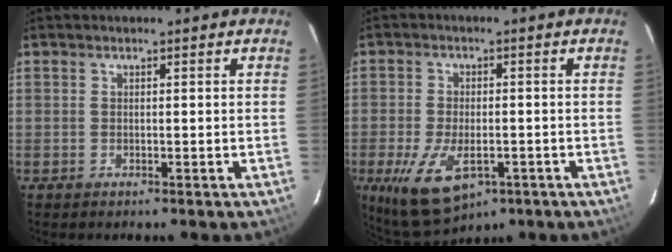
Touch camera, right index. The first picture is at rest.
{"total": 11.4, "force": [-4.8, 6.0, 8.5], "torque": [-0.182, -0.030, -0.074]}